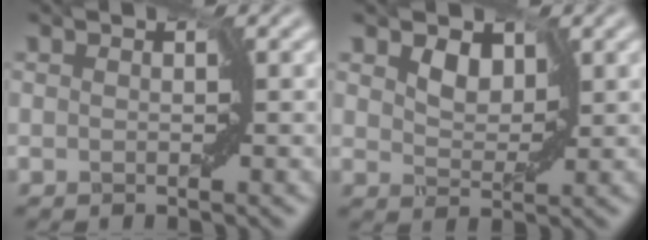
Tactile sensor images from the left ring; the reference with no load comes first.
{"total": 2.7, "force": [1.6, 1.7, 1.4], "torque": [-0.030, 0.001, 0.022]}